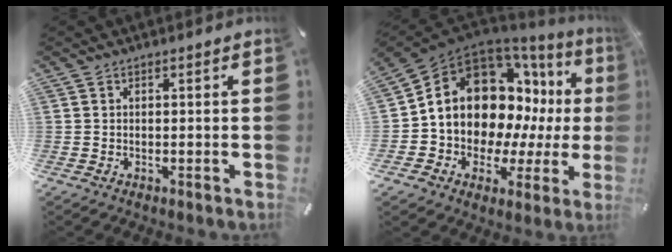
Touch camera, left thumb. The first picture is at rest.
{"total": 16.6, "force": [4.6, 12.3, 10.1], "torque": [-0.174, -0.055, 0.090]}